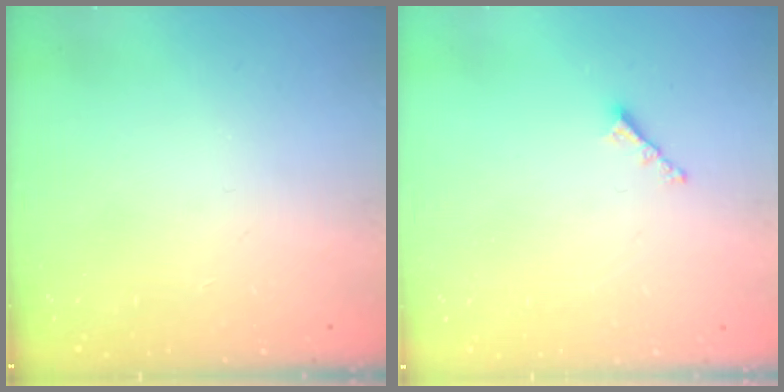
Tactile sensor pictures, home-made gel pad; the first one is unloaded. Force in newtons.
{"total": 2.9, "press": 2.9, "slide": 0.5}